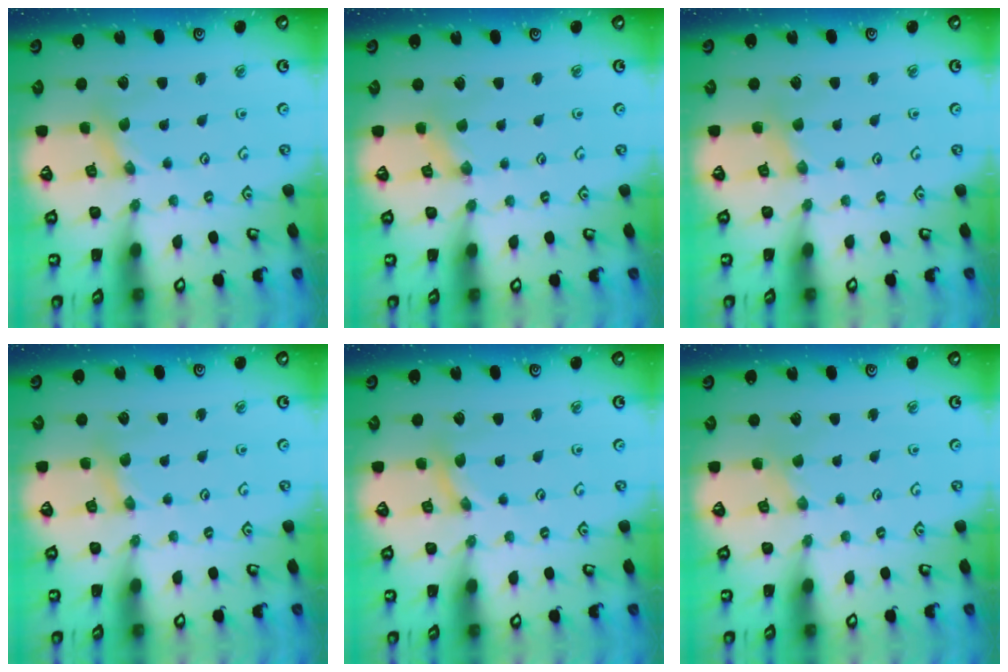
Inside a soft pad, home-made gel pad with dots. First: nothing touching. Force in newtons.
{"total": 0.0}
{"total": 2.3, "press": 2.3, "slide": 0.4}
{"total": 2.3, "press": 2.3, "slide": 0.2}
{"total": 0.0}
{"total": 0.0}